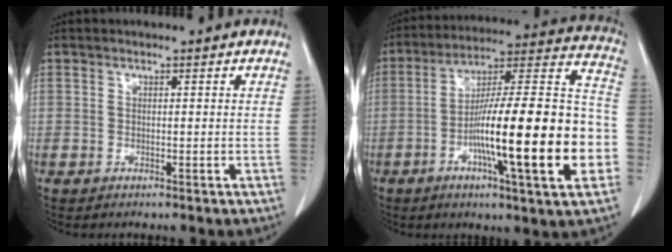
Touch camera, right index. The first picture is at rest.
{"total": 24.1, "force": [-6.4, 2.2, 23.1], "torque": [-0.312, 0.007, -0.101]}